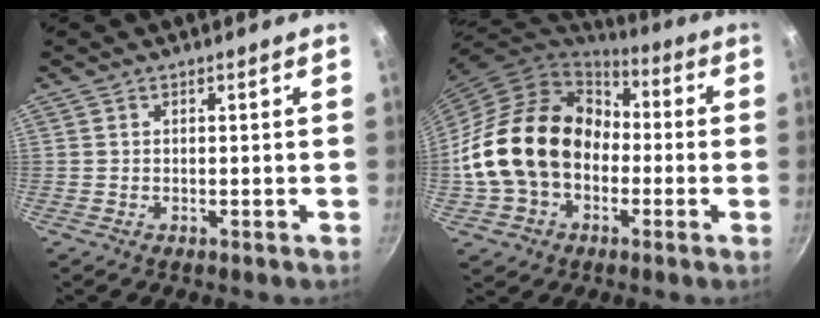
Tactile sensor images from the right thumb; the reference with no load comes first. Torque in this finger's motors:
{"motor_torque": [-0.02, 2.00, 1.49, -1.28, 0.59]}